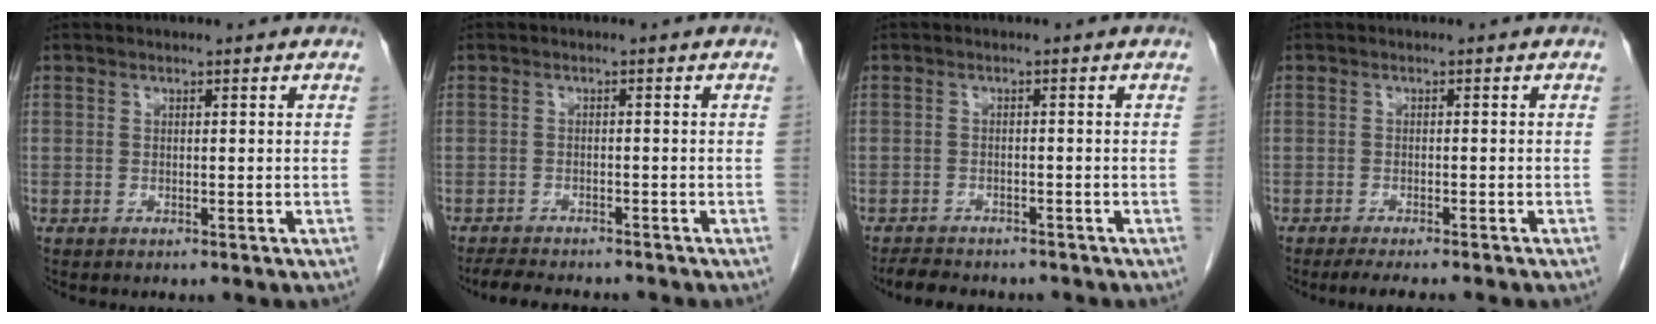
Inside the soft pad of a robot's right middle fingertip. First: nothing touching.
{"total": 6.4, "force": [-5.8, 1.3, 2.4], "torque": [-0.038, -0.012, -0.087]}
{"total": 6.0, "force": [-5.2, 2.0, 2.1], "torque": [-0.038, -0.008, -0.072]}
{"total": 5.2, "force": [-4.3, 0.1, 2.8], "torque": [-0.032, -0.010, -0.062]}